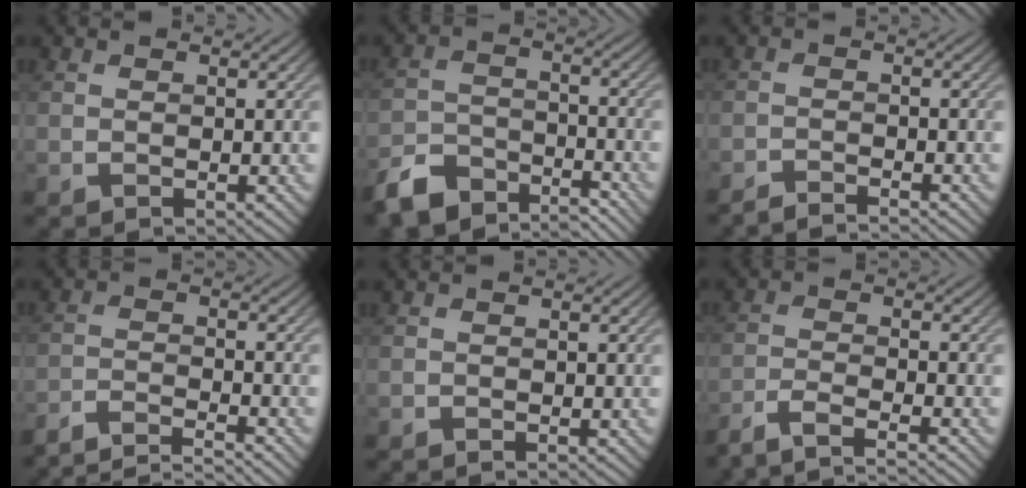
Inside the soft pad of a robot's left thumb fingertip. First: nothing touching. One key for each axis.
{"total": 8.1, "fx": -7.0, "fy": 3.0, "fz": 2.7, "tx": -0.059, "ty": -0.010, "tz": -0.138}
{"total": 2.6, "fx": -2.5, "fy": 0.2, "fz": 1.0, "tx": -0.015, "ty": 0.000, "tz": -0.051}
{"total": 6.9, "fx": -6.4, "fy": 0.7, "fz": 2.4, "tx": -0.046, "ty": 0.005, "tz": -0.118}
{"total": 0.0}
{"total": 5.8, "fx": -4.8, "fy": 0.9, "fz": 3.1, "tx": -0.057, "ty": 0.000, "tz": -0.097}